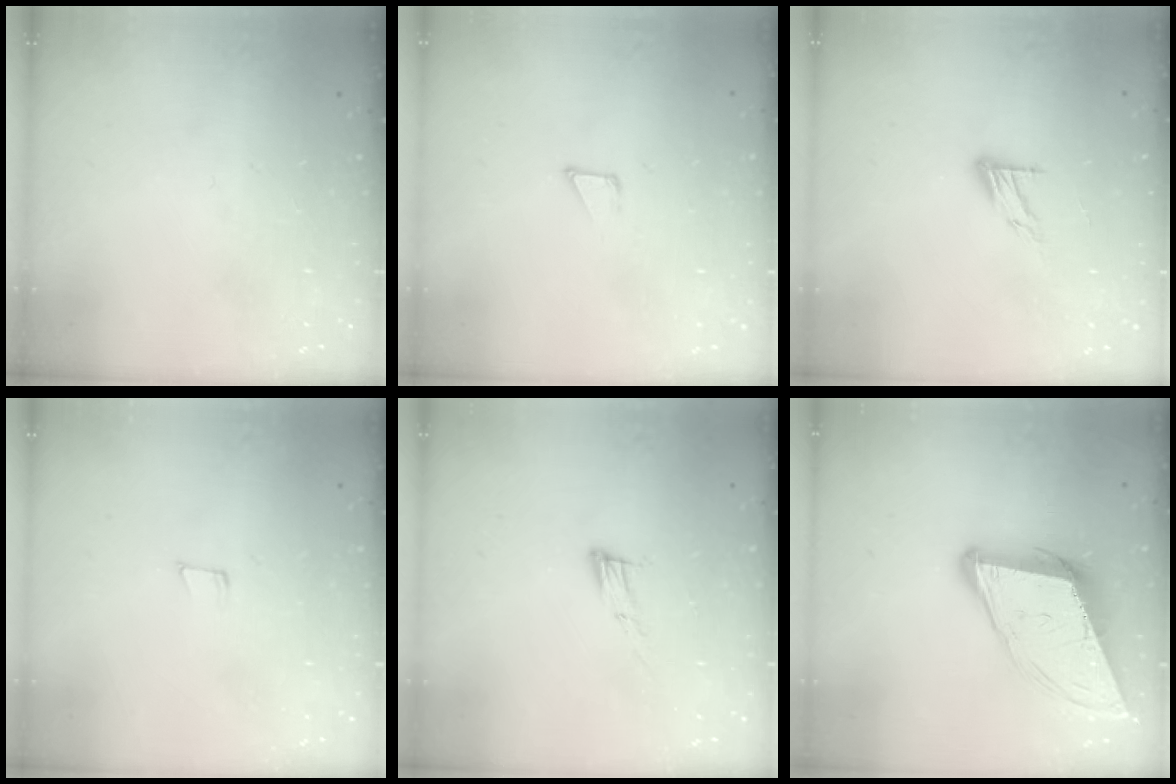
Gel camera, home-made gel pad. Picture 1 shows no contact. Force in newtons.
{"total": 1.6, "press": 1.6, "slide": 0.1}
{"total": 7.3, "press": 7.3, "slide": 0.4}
{"total": 4.1, "press": 4.0, "slide": 1.1}
{"total": 8.1, "press": 7.9, "slide": 1.6}
{"total": 13.2, "press": 12.6, "slide": 4.0}